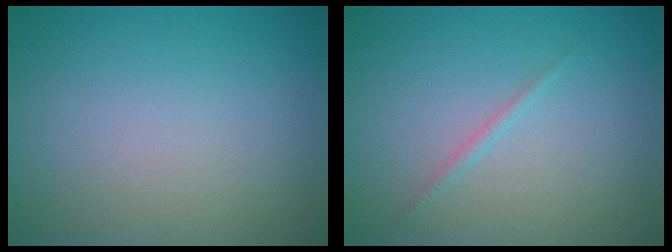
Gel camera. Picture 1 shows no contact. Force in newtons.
{"total": 0.7, "press": 0.7, "slide": 0.1}